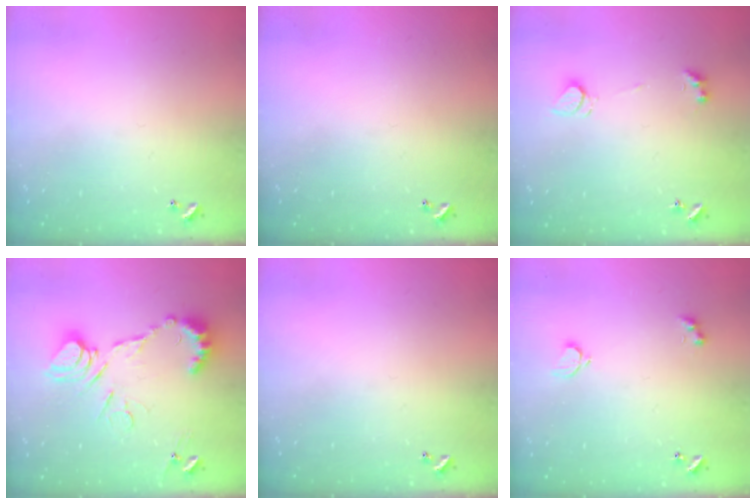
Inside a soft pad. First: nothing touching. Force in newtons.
{"total": 0.0}
{"total": 2.4, "press": 2.3, "slide": 0.6}
{"total": 13.4, "press": 13.3, "slide": 1.4}
{"total": 0.0}
{"total": 2.1, "press": 2.1, "slide": 0.5}